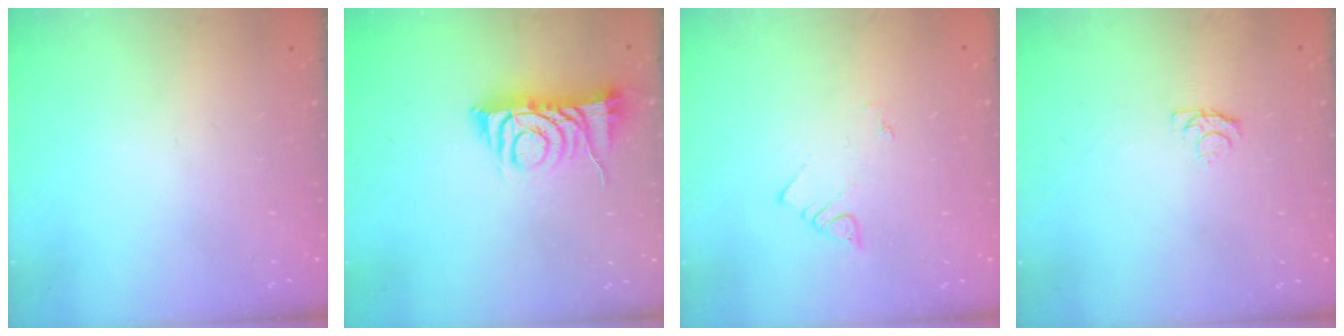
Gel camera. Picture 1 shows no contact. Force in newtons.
{"total": 9.4, "press": 9.4, "slide": 0.5}
{"total": 2.1, "press": 2.1, "slide": 0.4}
{"total": 4.0, "press": 4.0, "slide": 0.4}